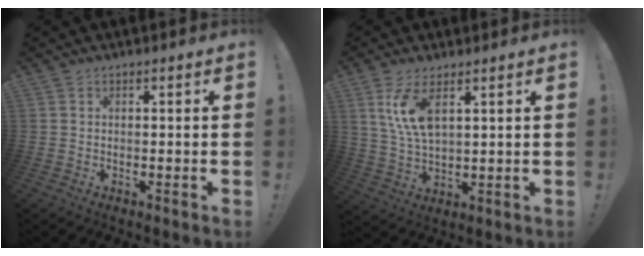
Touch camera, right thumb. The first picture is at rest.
{"total": 9.4, "force": [4.6, 3.6, 7.4], "torque": [-0.146, -0.016, 0.084]}